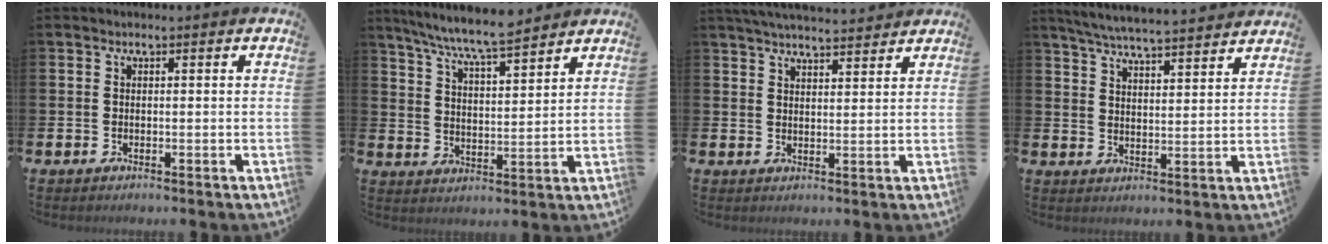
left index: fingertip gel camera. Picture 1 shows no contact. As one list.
[{"total": 7.6, "force": [7.2, 0.1, 2.5], "torque": [-0.074, -0.040, 0.128]}, {"total": 4.5, "force": [4.5, 0.2, 0.6], "torque": [-0.019, -0.019, 0.082]}, {"total": 5.7, "force": [5.6, -0.2, 1.1], "torque": [-0.040, -0.037, 0.100]}]